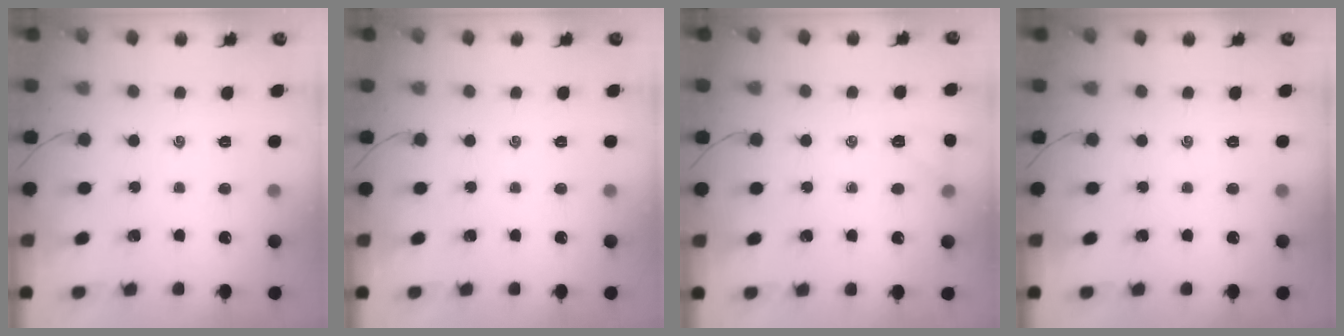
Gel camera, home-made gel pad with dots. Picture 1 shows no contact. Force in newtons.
{"total": 0.0}
{"total": 5.9, "press": 5.6, "slide": 1.7}
{"total": 0.0}